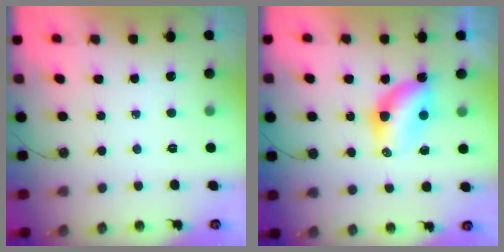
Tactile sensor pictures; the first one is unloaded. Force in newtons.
{"total": 6.5, "press": 6.5, "slide": 0.2}